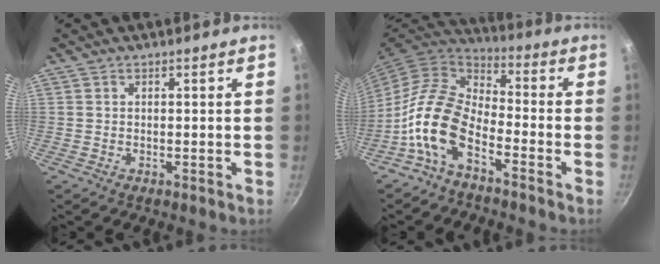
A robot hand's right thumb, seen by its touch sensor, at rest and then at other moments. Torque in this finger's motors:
{"motor_torque": [0.19, 0.60, 1.67, -1.13, 0.42]}